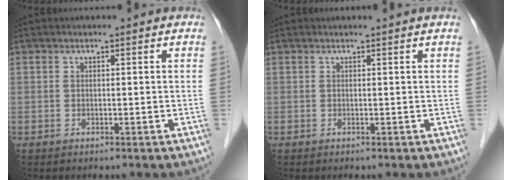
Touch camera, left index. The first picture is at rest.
{"total": 0.9, "force": [0.8, -0.2, 0.2], "torque": [-0.010, -0.001, 0.015]}